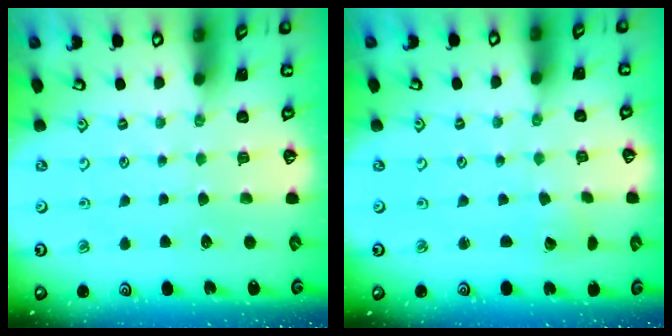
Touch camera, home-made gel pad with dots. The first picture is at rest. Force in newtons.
{"total": 1.3, "press": 1.3, "slide": 0.0}